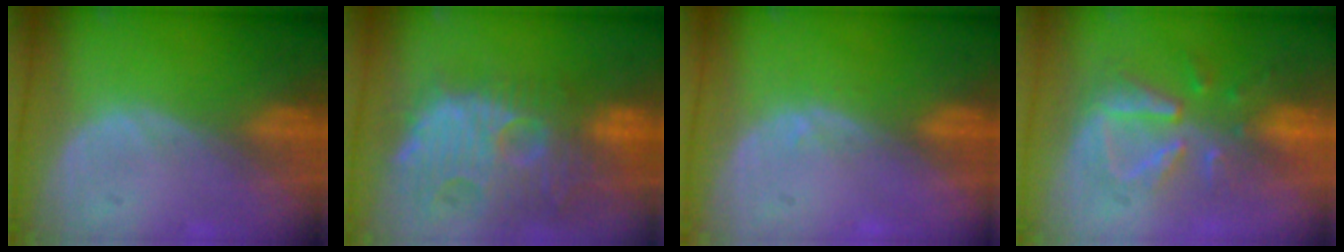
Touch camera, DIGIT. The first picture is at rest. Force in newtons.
{"total": 13.8, "press": 12.3, "slide": 6.2}
{"total": 0.8, "press": 0.6, "slide": 0.6}
{"total": 8.1, "press": 7.5, "slide": 3.0}